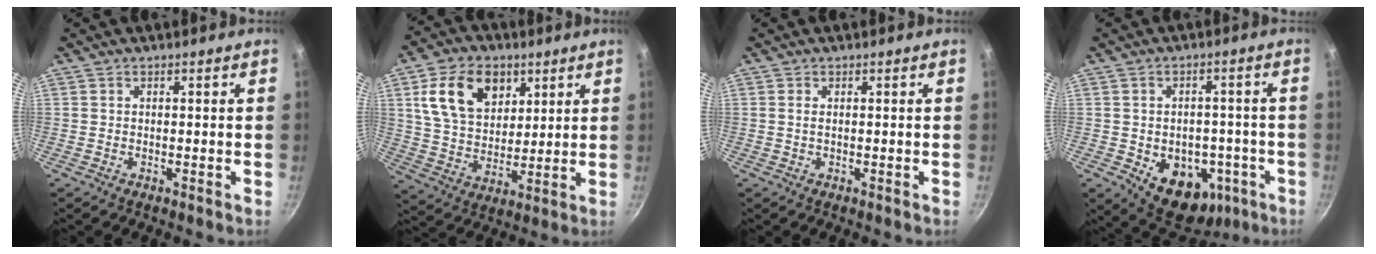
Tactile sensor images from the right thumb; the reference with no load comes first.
{"total": 15.4, "force": [6.2, 10.7, 9.2], "torque": [-0.131, -0.015, 0.111]}
{"total": 0.9, "force": [0.1, 0.4, 0.8], "torque": [-0.017, 0.000, 0.001]}
{"total": 14.1, "force": [-4.5, 10.2, 8.6], "torque": [-0.077, 0.017, -0.042]}